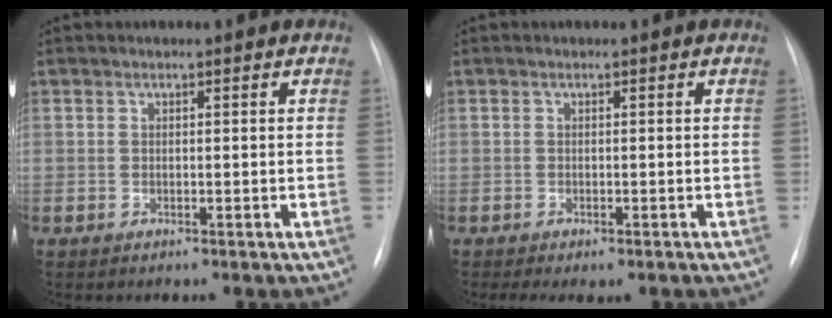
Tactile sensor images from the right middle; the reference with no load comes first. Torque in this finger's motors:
{"motor_torque": [0.63, -0.61, 0.07, 0.02]}